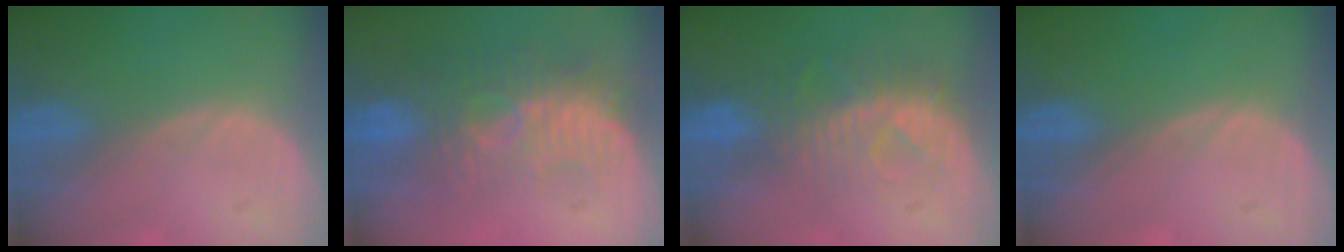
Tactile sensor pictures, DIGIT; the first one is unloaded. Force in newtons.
{"total": 9.4, "press": 8.7, "slide": 3.7}
{"total": 8.1, "press": 7.4, "slide": 3.3}
{"total": 0.0}